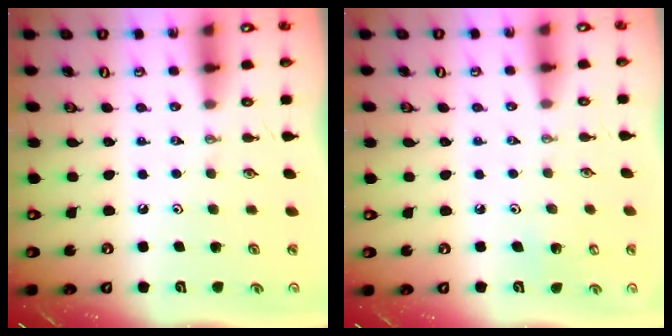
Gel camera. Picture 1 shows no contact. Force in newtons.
{"total": 3.6, "press": 3.5, "slide": 0.3}